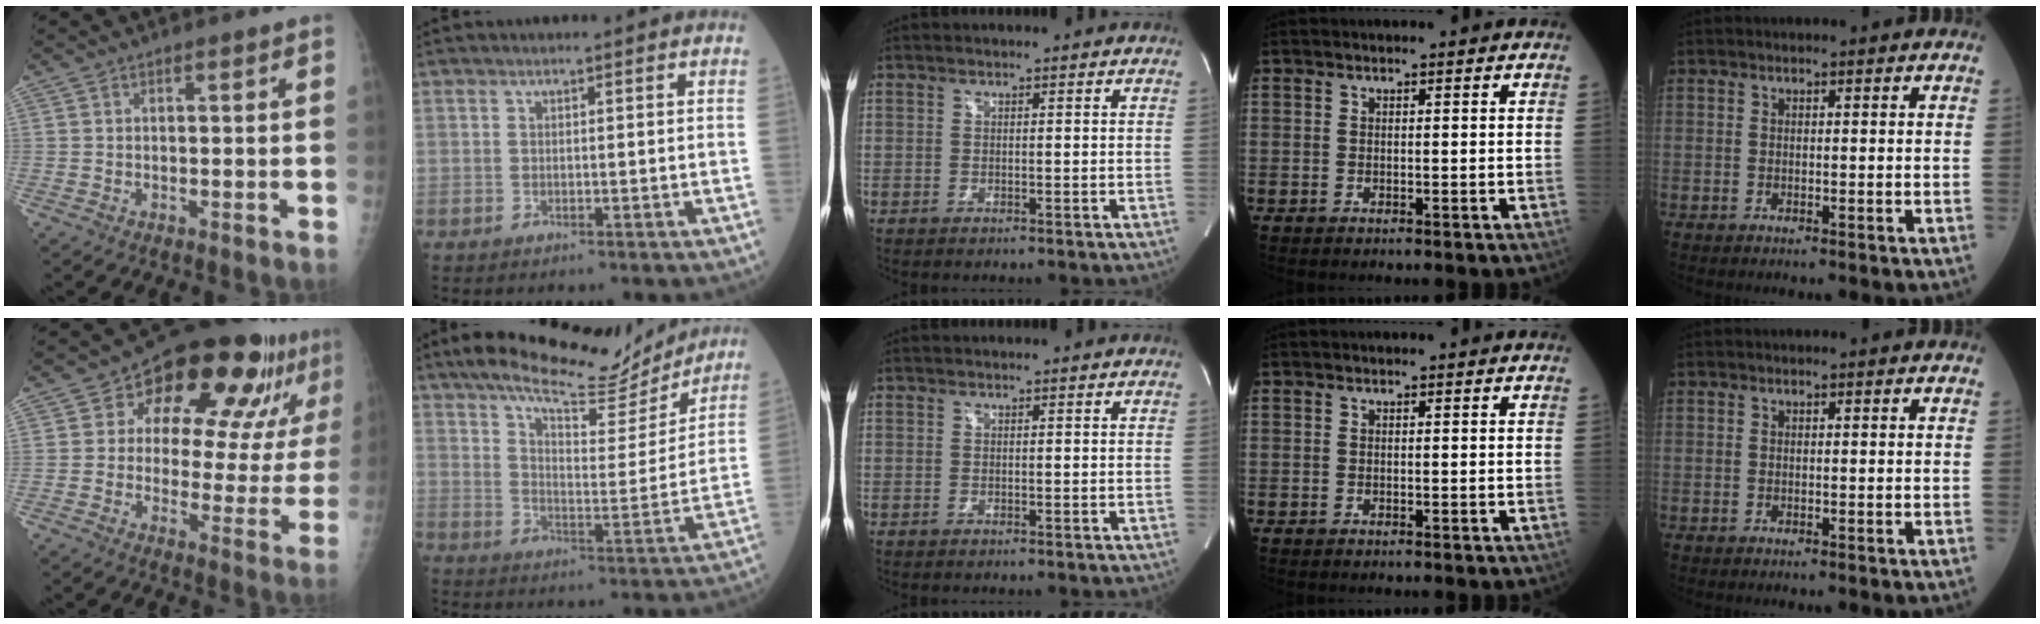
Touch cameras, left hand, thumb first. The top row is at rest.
{"thumb": {"total": 19.7, "force": [9.7, 9.4, 14.3], "torque": [-0.148, -0.011, 0.134]}, "index": {"total": 15.5, "force": [13.8, 3.1, 6.4], "torque": [-0.101, -0.012, 0.199]}}